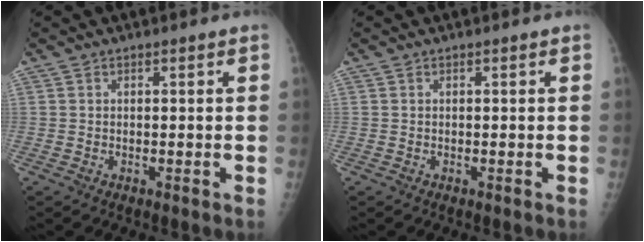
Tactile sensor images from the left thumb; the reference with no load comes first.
{"total": 0.0}